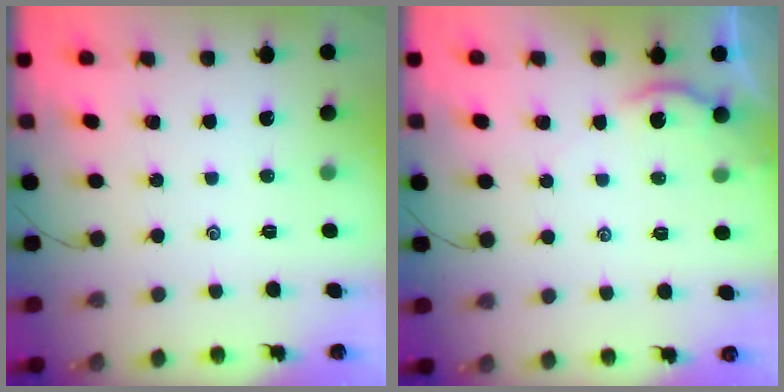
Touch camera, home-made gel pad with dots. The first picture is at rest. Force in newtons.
{"total": 2.3, "press": 2.2, "slide": 0.4}